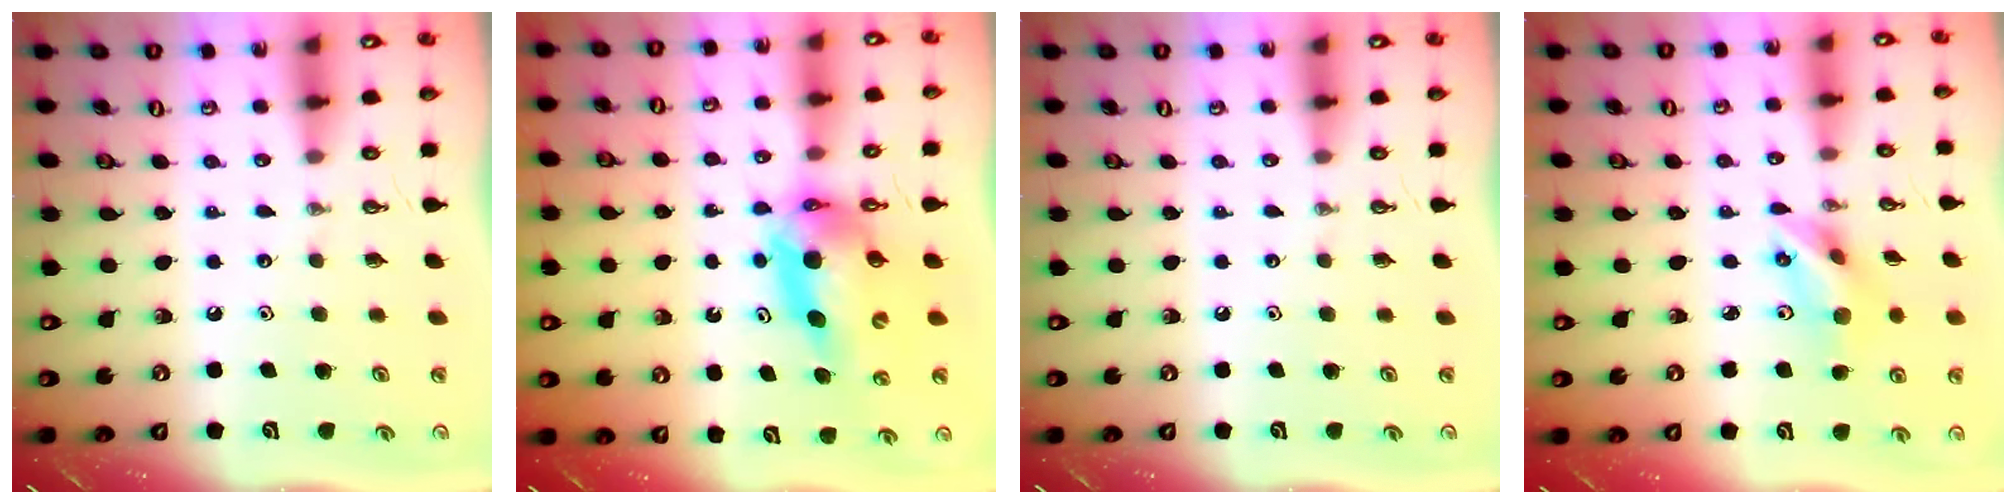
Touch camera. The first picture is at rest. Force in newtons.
{"total": 11.2, "press": 11.1, "slide": 1.1}
{"total": 0.0}
{"total": 8.6, "press": 8.1, "slide": 2.6}